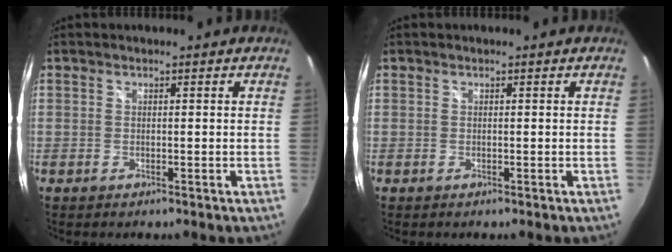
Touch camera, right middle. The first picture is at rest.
{"total": 0.0}